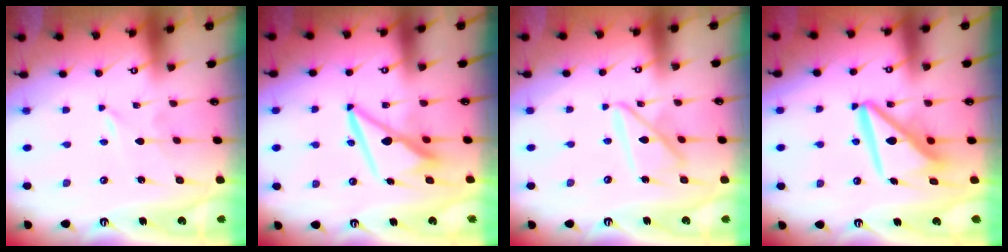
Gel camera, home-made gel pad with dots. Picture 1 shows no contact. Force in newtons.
{"total": 9.9, "press": 9.8, "slide": 1.6}
{"total": 11.7, "press": 11.7, "slide": 0.9}
{"total": 12.7, "press": 12.6, "slide": 1.4}